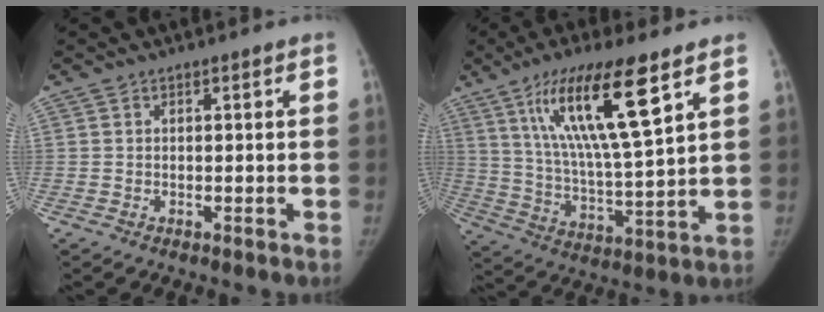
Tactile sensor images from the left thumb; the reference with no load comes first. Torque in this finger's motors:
{"motor_torque": [0.60, 0.63, 1.81, -0.95, 0.17]}